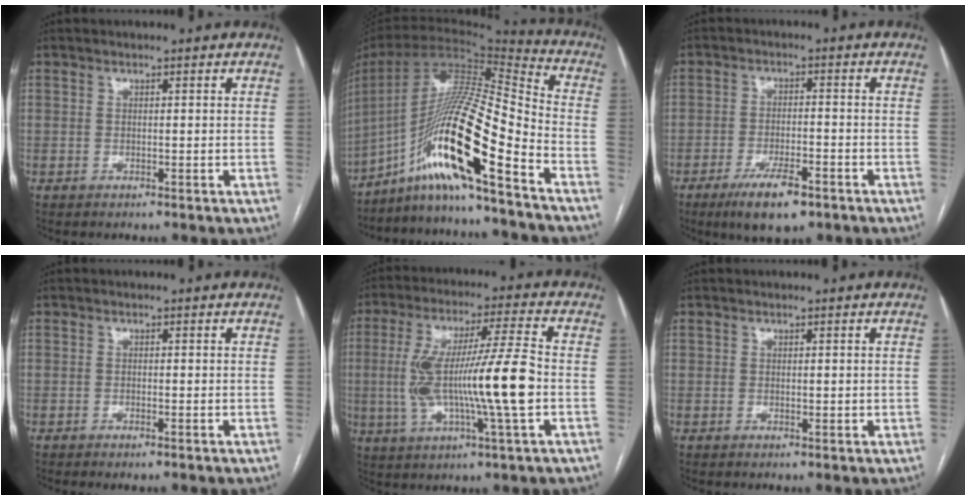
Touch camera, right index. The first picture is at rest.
{"total": 20.0, "force": [-11.9, 0.1, 16.1], "torque": [-0.329, -0.006, -0.224]}
{"total": 7.8, "force": [-4.9, 2.2, 5.6], "torque": [-0.102, -0.009, -0.078]}
{"total": 0.8, "force": [-0.6, 0.0, 0.6], "torque": [-0.011, -0.002, -0.009]}
{"total": 15.7, "force": [-1.6, 0.4, 15.6], "torque": [-0.300, 0.007, -0.030]}
{"total": 0.8, "force": [0.2, 0.5, 0.6], "torque": [-0.010, -0.003, 0.005]}